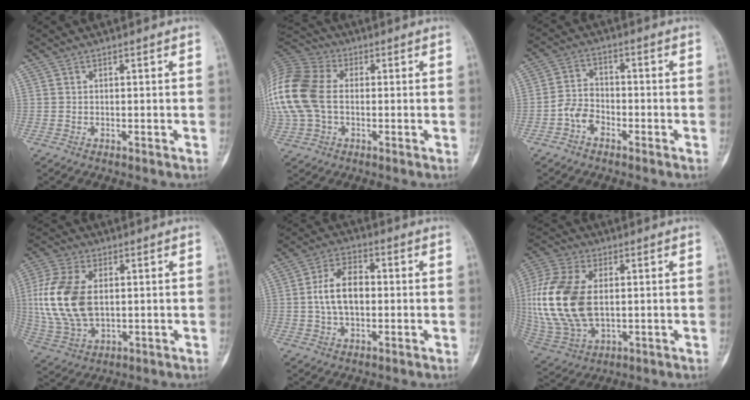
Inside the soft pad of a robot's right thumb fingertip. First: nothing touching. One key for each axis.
{"total": 19.9, "fx": 0.1, "fy": 14.1, "fz": 14.0, "tx": -0.355, "ty": 0.024, "tz": 0.004}
{"total": 5.1, "fx": -2.6, "fy": 3.5, "fz": 2.6, "tx": -0.033, "ty": 0.026, "tz": -0.055}
{"total": 16.0, "fx": 1.6, "fy": 9.7, "fz": 12.7, "tx": -0.278, "ty": -0.001, "tz": 0.037}
{"total": 9.0, "fx": 0.1, "fy": 5.5, "fz": 7.2, "tx": -0.121, "ty": 0.017, "tz": -0.003}
{"total": 20.5, "fx": 1.3, "fy": 12.3, "fz": 16.3, "tx": -0.366, "ty": -0.007, "tz": 0.034}